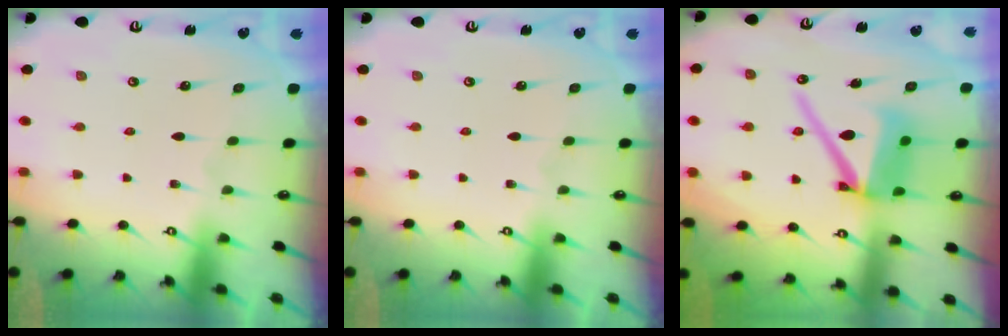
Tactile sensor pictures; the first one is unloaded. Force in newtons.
{"total": 0.0}
{"total": 12.8, "press": 12.7, "slide": 1.5}